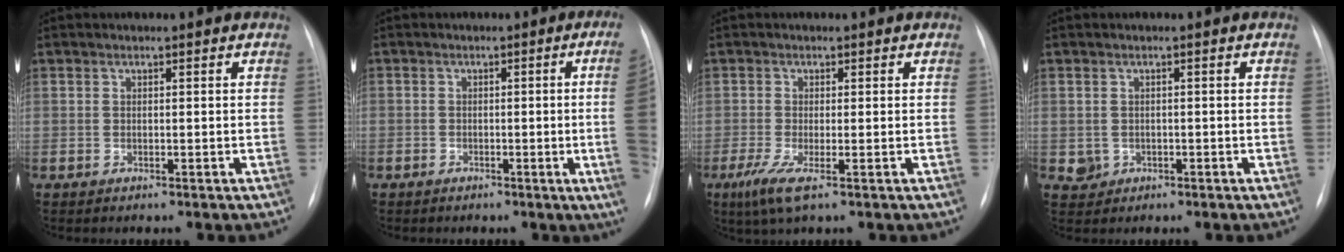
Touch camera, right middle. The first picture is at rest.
{"total": 6.8, "force": [-1.0, -1.6, 6.5], "torque": [-0.056, -0.009, -0.019]}
{"total": 4.0, "force": [-1.8, 0.5, 3.5], "torque": [-0.077, -0.016, -0.033]}
{"total": 2.1, "force": [-0.5, 2.0, 0.5], "torque": [-0.006, 0.004, 0.001]}